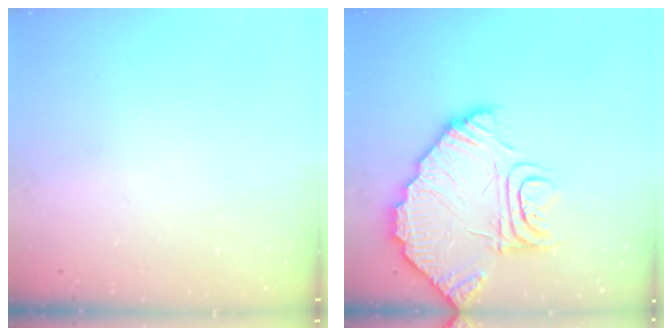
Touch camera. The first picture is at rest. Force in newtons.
{"total": 16.5, "press": 16.4, "slide": 1.6}